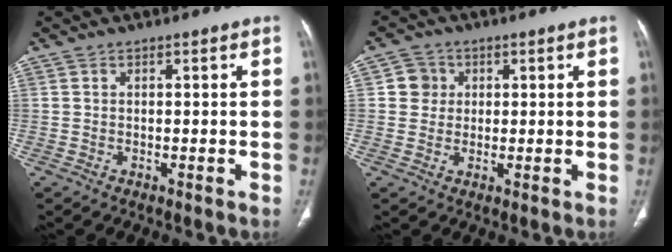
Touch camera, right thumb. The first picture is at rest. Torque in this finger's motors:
{"motor_torque": [0.23, 1.17, 0.21, -0.50, 0.04]}